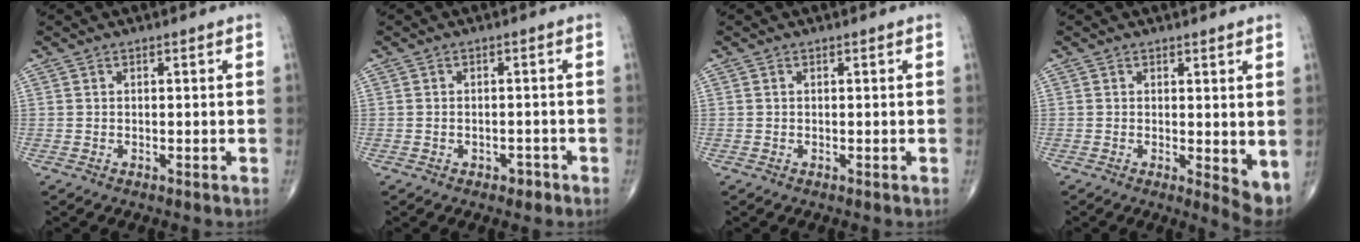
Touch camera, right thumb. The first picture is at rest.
{"total": 1.8, "force": [-1.1, 1.3, 0.8], "torque": [-0.008, 0.011, -0.013]}
{"total": 0.0}
{"total": 4.7, "force": [0.3, 1.8, 4.4], "torque": [-0.058, -0.015, 0.007]}